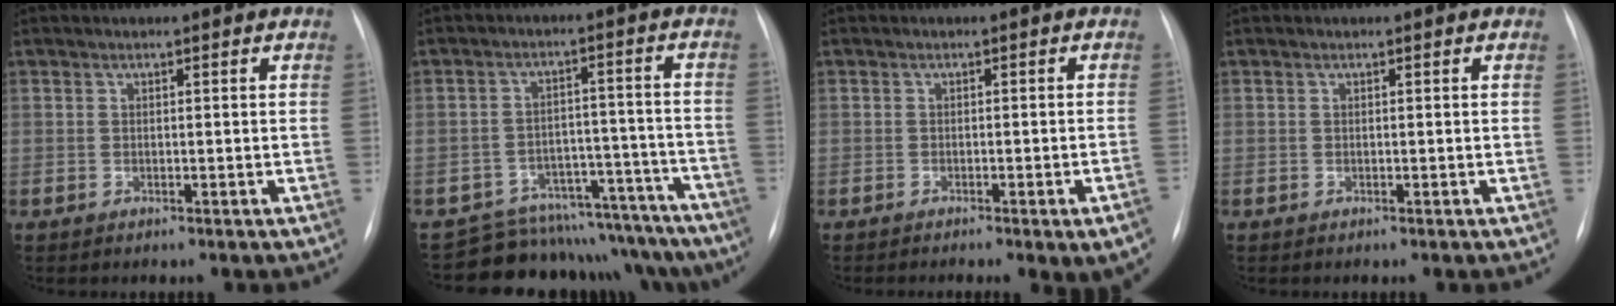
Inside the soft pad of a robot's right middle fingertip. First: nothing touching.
{"total": 17.7, "force": [-16.3, 6.3, 2.6], "torque": [-0.014, 0.051, -0.200]}
{"total": 5.9, "force": [-3.7, 0.5, 4.6], "torque": [-0.048, -0.002, -0.045]}
{"total": 0.0}